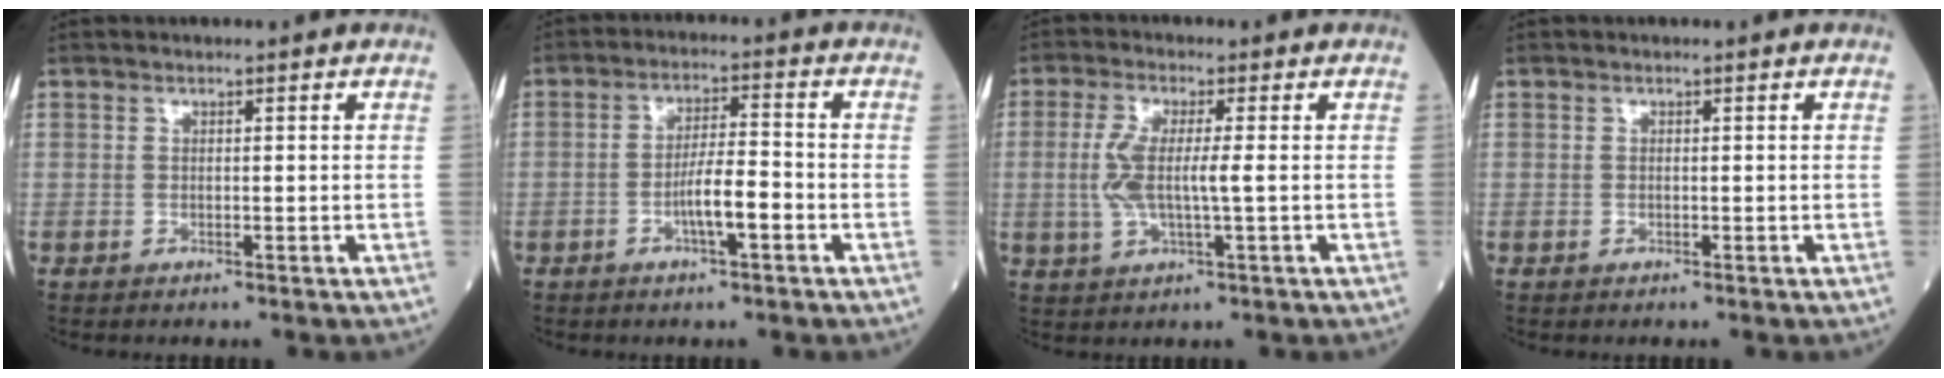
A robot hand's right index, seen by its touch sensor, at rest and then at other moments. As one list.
[{"total": 5.8, "force": [-2.2, 0.7, 5.3], "torque": [-0.100, 0.005, -0.040]}, {"total": 6.3, "force": [0.0, 1.0, 6.2], "torque": [-0.142, 0.000, -0.002]}, {"total": 0.0}]